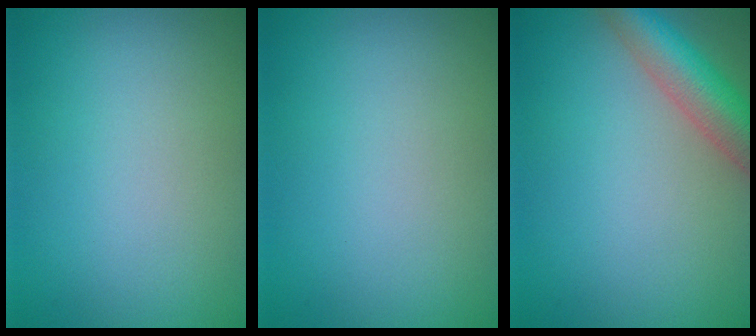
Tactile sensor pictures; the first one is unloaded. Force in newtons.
{"total": 0.0}
{"total": 5.5, "press": 5.5, "slide": 0.2}